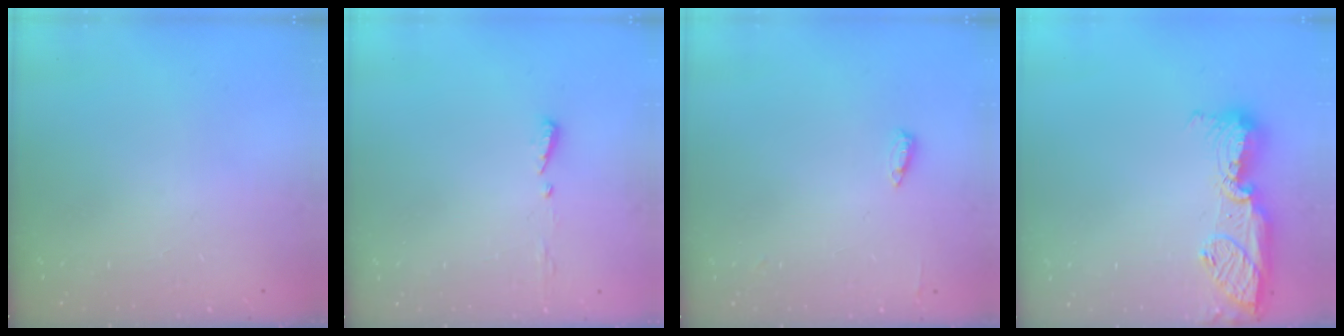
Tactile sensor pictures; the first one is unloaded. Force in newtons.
{"total": 4.7, "press": 4.7, "slide": 0.4}
{"total": 4.5, "press": 4.4, "slide": 1.0}
{"total": 14.9, "press": 13.8, "slide": 5.6}